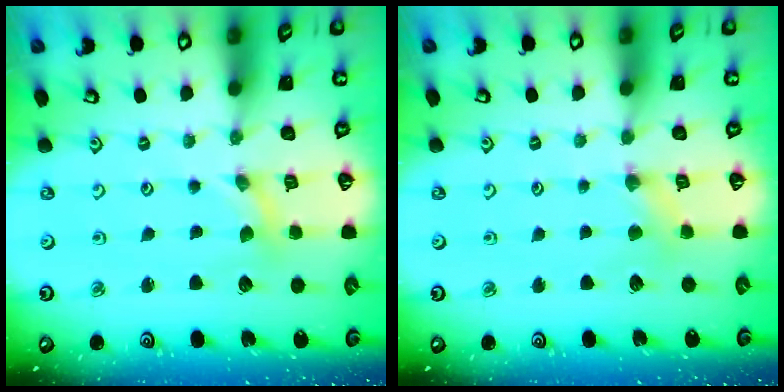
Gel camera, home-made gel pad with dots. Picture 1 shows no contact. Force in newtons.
{"total": 2.8, "press": 2.8, "slide": 0.4}